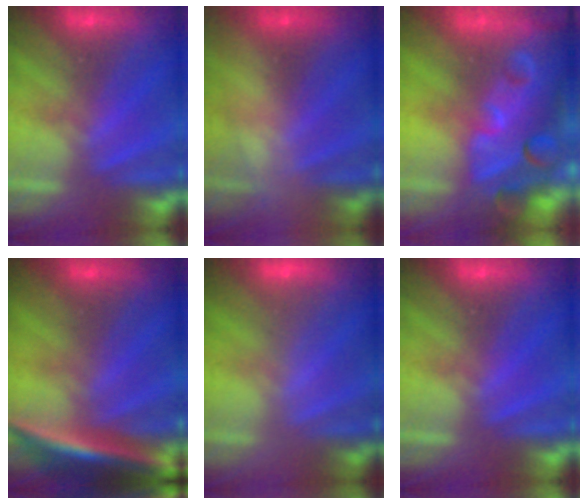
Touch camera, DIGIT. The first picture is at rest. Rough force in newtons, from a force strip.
{"total": 2.6}
{"total": 5.9}
{"total": 7.5}
{"total": 2.2}
{"total": 0.0}